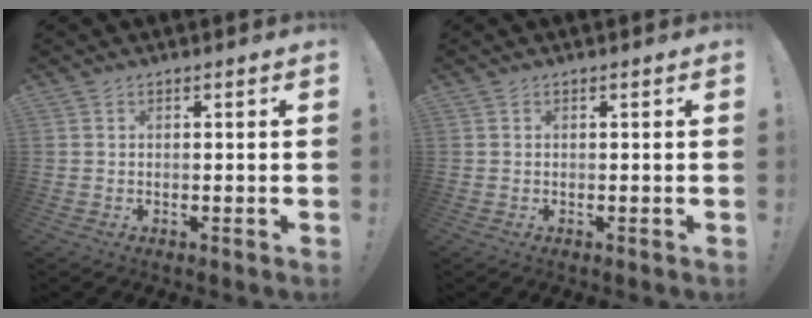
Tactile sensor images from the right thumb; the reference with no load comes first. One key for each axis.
{"total": 0.0}